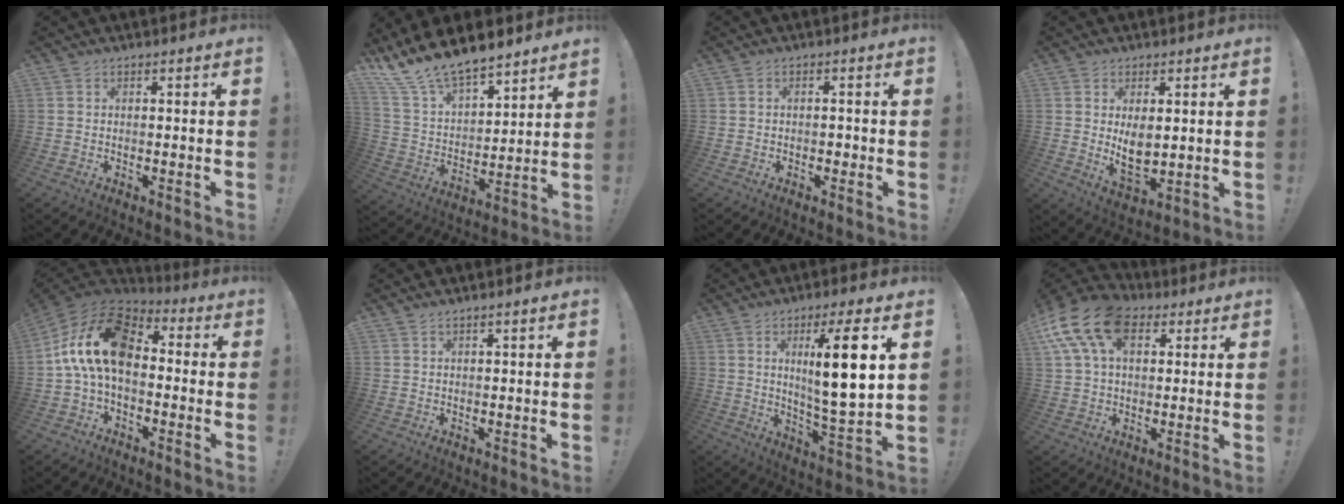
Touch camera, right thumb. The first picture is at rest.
{"total": 13.9, "force": [12.3, 4.5, 4.5], "torque": [-0.116, -0.094, 0.232]}
{"total": 1.3, "force": [-0.6, 1.0, 0.6], "torque": [-0.009, 0.003, -0.010]}
{"total": 7.3, "force": [2.2, 4.3, 5.5], "torque": [-0.083, -0.018, 0.040]}
{"total": 17.7, "force": [1.4, 10.0, 14.6], "torque": [-0.272, 0.015, 0.030]}
{"total": 1.3, "force": [1.1, -0.1, 0.8], "torque": [-0.024, -0.001, 0.020]}
{"total": 14.7, "force": [4.9, 1.8, 13.7], "torque": [-0.214, -0.021, 0.065]}
{"total": 17.3, "force": [7.4, 10.7, 11.3], "torque": [-0.215, -0.028, 0.131]}